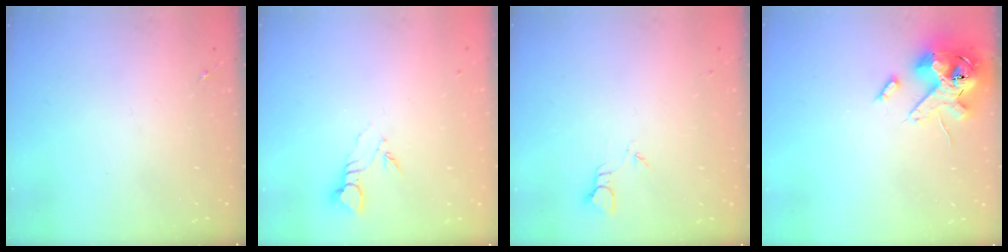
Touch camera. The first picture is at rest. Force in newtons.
{"total": 3.5, "press": 3.5, "slide": 0.2}
{"total": 2.4, "press": 2.4, "slide": 0.2}
{"total": 15.4, "press": 15.1, "slide": 2.9}